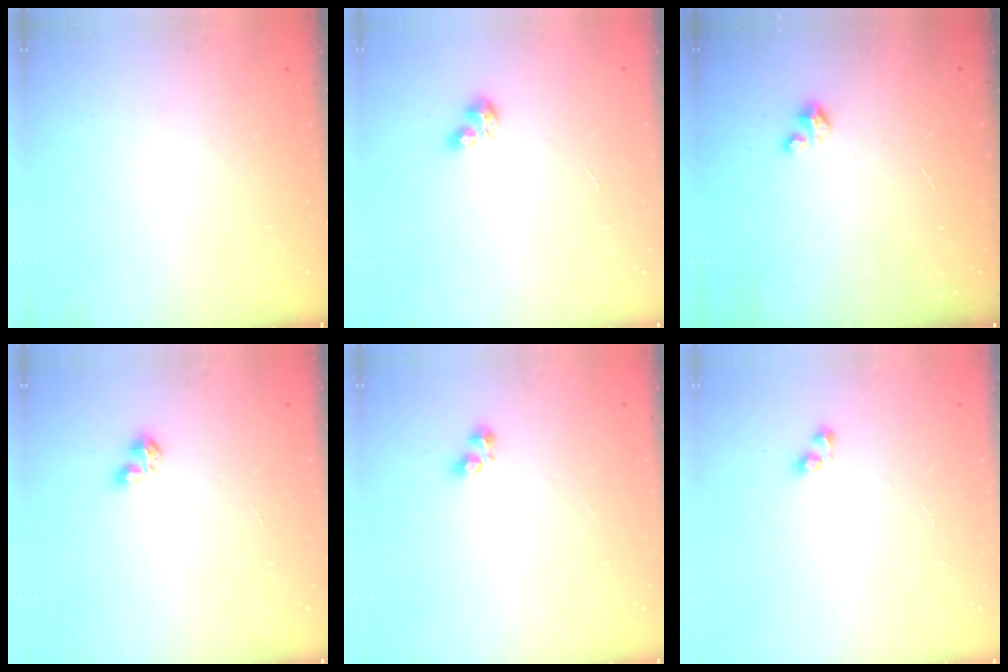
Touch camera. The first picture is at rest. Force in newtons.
{"total": 3.4, "press": 3.4, "slide": 0.4}
{"total": 1.8, "press": 1.8, "slide": 0.2}
{"total": 2.8, "press": 2.8, "slide": 0.6}
{"total": 2.7, "press": 2.7, "slide": 0.3}
{"total": 3.2, "press": 3.2, "slide": 0.4}